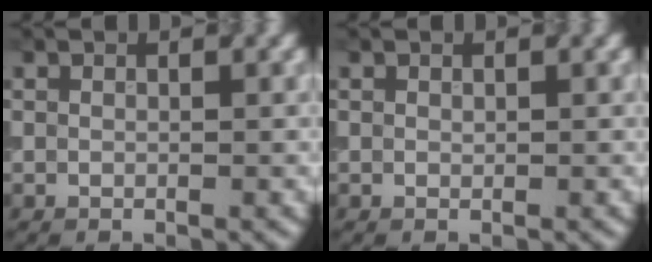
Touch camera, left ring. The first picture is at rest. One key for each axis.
{"total": 0.0}